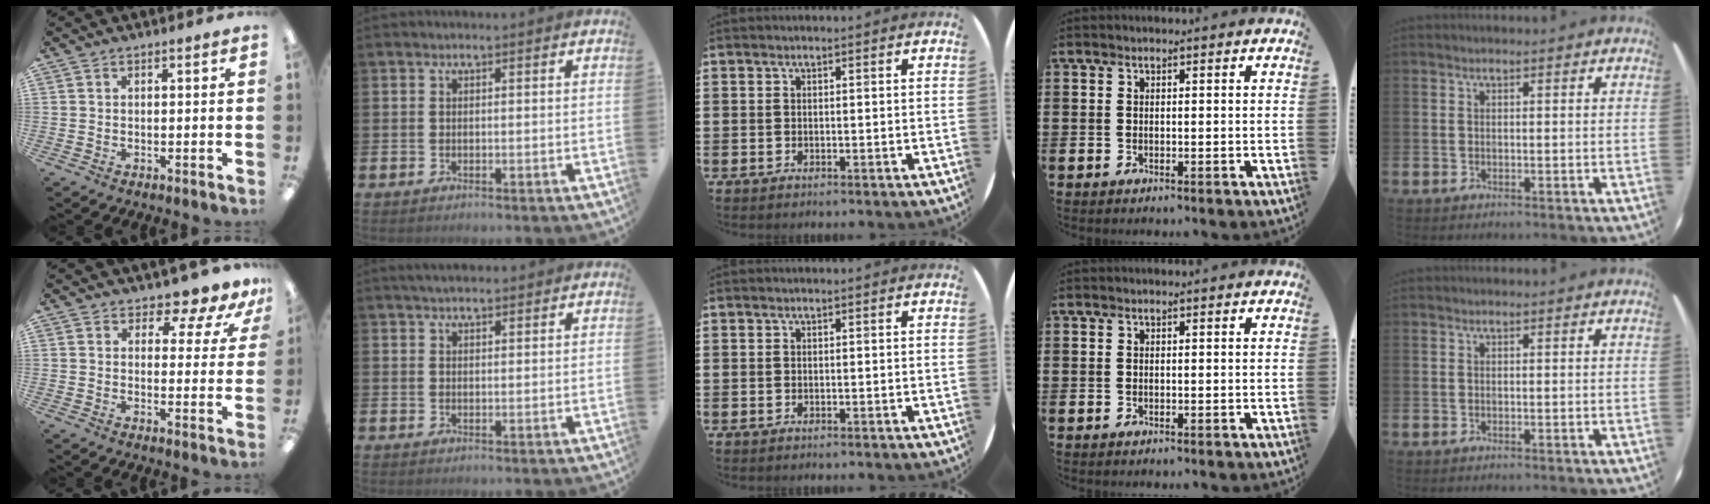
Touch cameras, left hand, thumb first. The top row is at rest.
{"thumb": {"total": 6.7, "force": [5.7, 2.3, 2.6], "torque": [-0.033, -0.044, 0.099]}, "index": {"total": 2.6, "force": [2.4, 0.6, 0.8], "torque": [-0.020, -0.001, 0.044]}}